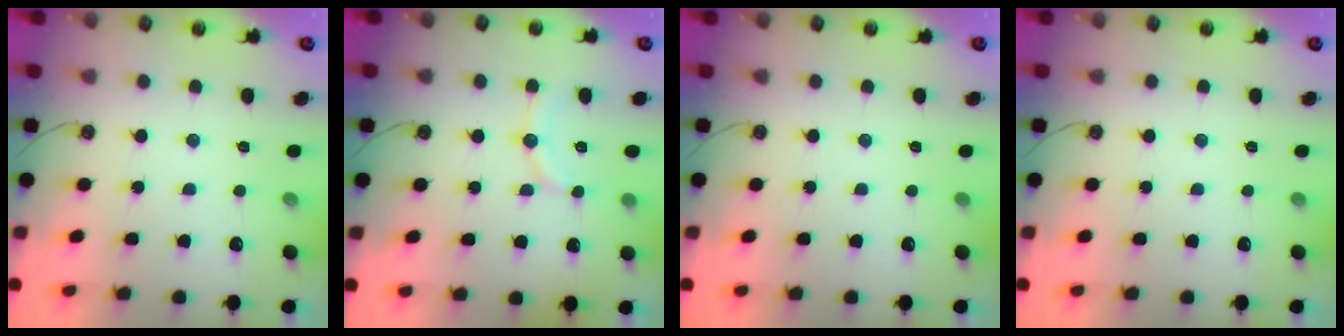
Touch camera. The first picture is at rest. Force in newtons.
{"total": 10.0, "press": 9.7, "slide": 2.3}
{"total": 0.0}
{"total": 0.0}